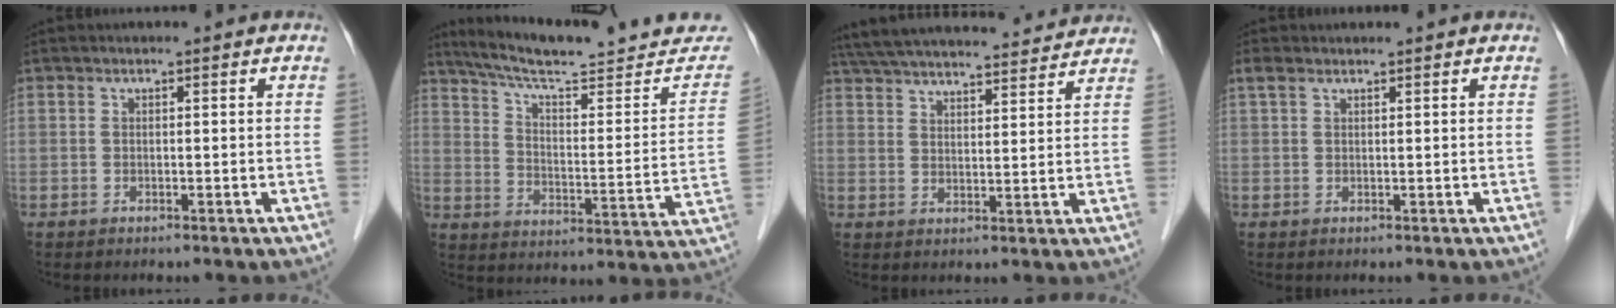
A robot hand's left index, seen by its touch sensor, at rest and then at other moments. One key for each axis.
{"total": 22.8, "fx": 20.4, "fy": 2.8, "fz": 9.8, "tx": -0.138, "ty": -0.032, "tz": 0.279}
{"total": 23.9, "fx": 22.0, "fy": 3.9, "fz": 8.5, "tx": -0.155, "ty": 0.026, "tz": 0.307}
{"total": 1.4, "fx": 1.2, "fy": 0.5, "fz": 0.6, "tx": -0.019, "ty": 0.020, "tz": 0.026}